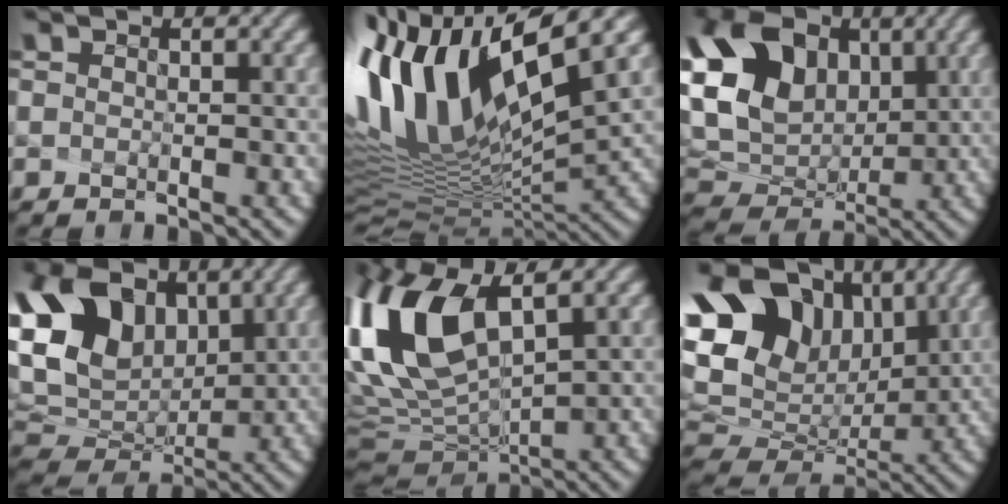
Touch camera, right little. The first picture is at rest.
{"total": 14.8, "force": [6.5, 4.3, 12.6], "torque": [-0.287, 0.001, 0.146]}
{"total": 15.7, "force": [3.9, 12.2, 9.1], "torque": [-0.221, 0.008, 0.103]}
{"total": 13.1, "force": [3.5, 9.0, 8.9], "torque": [-0.204, -0.001, 0.095]}
{"total": 10.4, "force": [3.2, 4.5, 8.8], "torque": [-0.229, -0.011, 0.090]}
{"total": 15.9, "force": [6.0, 11.0, 9.9], "torque": [-0.208, 0.019, 0.139]}